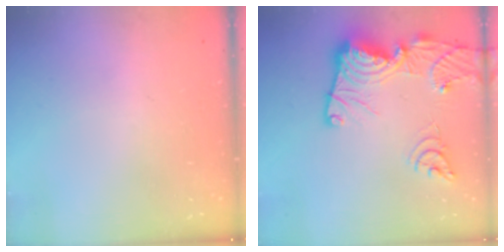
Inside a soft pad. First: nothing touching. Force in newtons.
{"total": 21.8, "press": 21.7, "slide": 2.3}